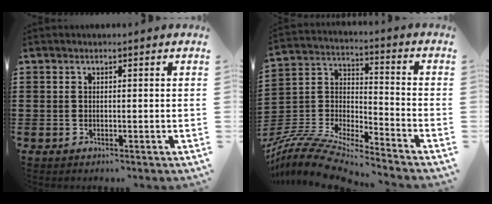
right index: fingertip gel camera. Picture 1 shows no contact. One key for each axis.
{"total": 9.0, "fx": -8.5, "fy": 1.0, "fz": 2.8, "tx": -0.077, "ty": -0.003, "tz": -0.177}